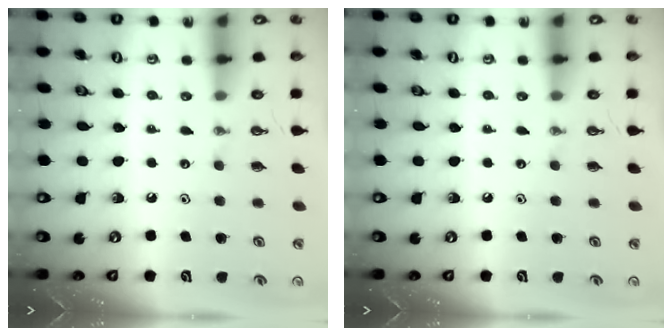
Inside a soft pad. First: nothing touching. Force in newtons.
{"total": 0.0}